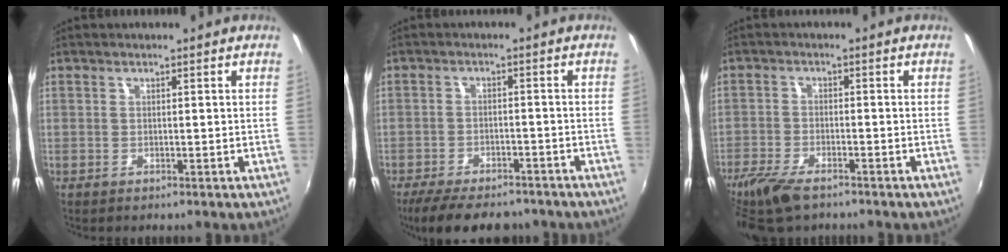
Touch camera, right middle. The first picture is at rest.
{"total": 13.1, "force": [-10.5, 4.5, 6.3], "torque": [-0.135, -0.024, -0.159]}
{"total": 9.0, "force": [-6.9, 2.9, 5.0], "torque": [-0.128, -0.028, -0.132]}